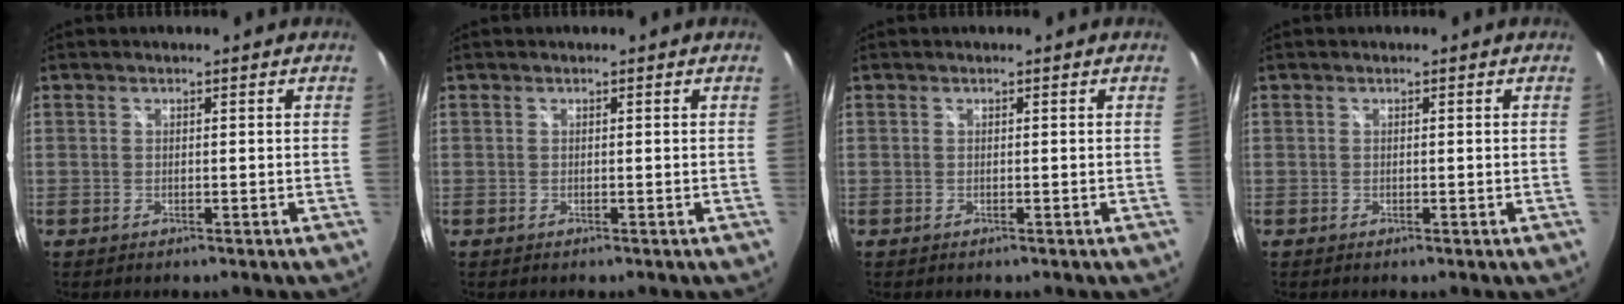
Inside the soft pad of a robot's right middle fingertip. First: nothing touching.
{"total": 0.0}
{"total": 0.0}
{"total": 0.0}